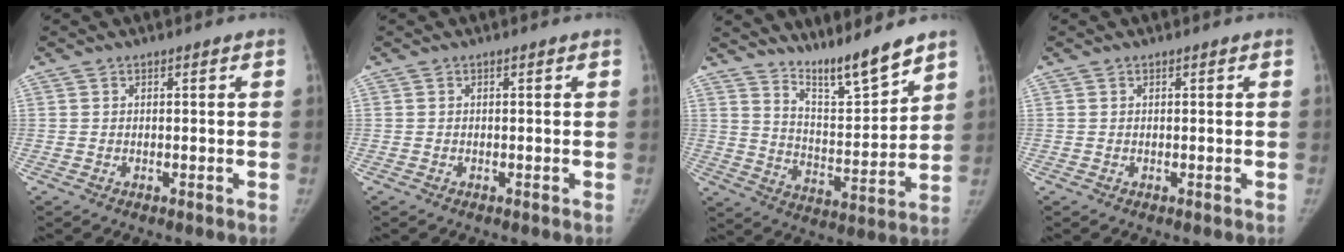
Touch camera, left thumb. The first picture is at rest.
{"total": 0.0}
{"total": 11.4, "force": [9.8, 1.1, 5.7], "torque": [-0.079, -0.078, 0.177]}
{"total": 0.0}